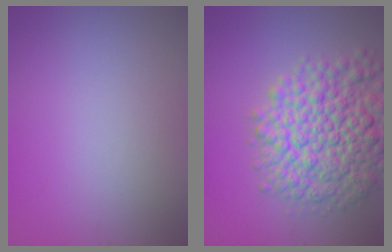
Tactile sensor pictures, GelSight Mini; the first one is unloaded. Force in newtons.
{"total": 10.1, "press": 10.1, "slide": 0.4}